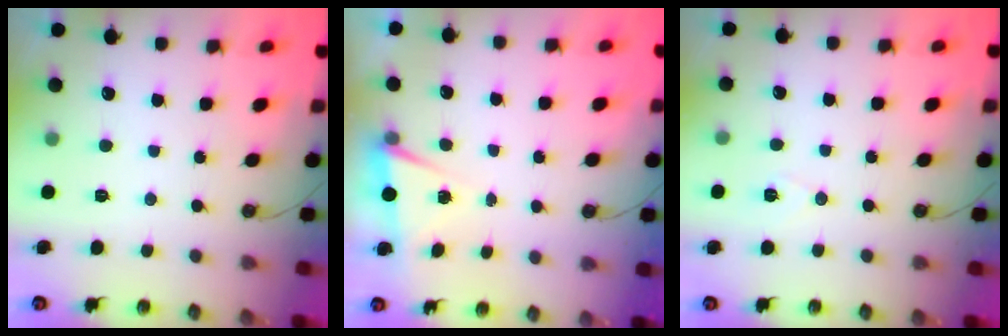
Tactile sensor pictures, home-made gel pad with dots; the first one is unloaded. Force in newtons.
{"total": 2.8, "press": 1.8, "slide": 2.2}
{"total": 5.6, "press": 3.5, "slide": 4.4}